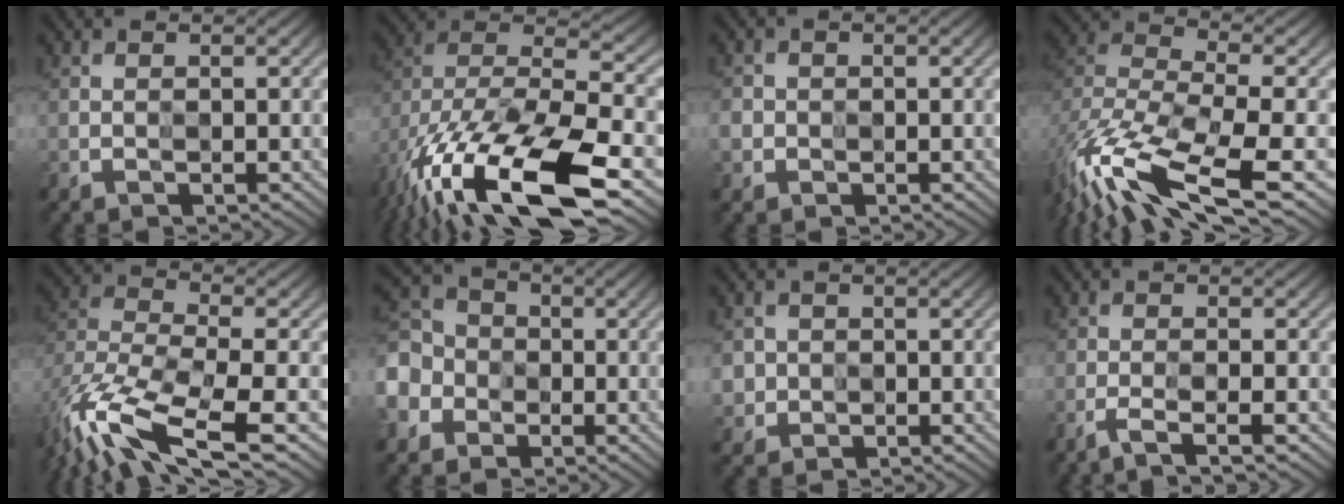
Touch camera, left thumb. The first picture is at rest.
{"total": 18.9, "force": [-12.0, 7.5, 12.5], "torque": [-0.278, -0.042, -0.194]}
{"total": 2.4, "force": [-0.6, 2.4, 0.0], "torque": [-0.018, -0.012, -0.017]}
{"total": 14.6, "force": [-10.1, 4.9, 9.3], "torque": [-0.244, -0.020, -0.177]}
{"total": 13.1, "force": [-9.1, 4.5, 8.2], "torque": [-0.215, -0.019, -0.162]}
{"total": 9.2, "force": [-3.1, 8.0, 3.3], "torque": [-0.125, -0.016, -0.065]}
{"total": 2.7, "force": [0.4, 2.5, -0.8], "torque": [0.000, -0.014, 0.002]}
{"total": 2.6, "force": [-2.4, -0.4, 1.1], "torque": [-0.021, -0.003, -0.051]}